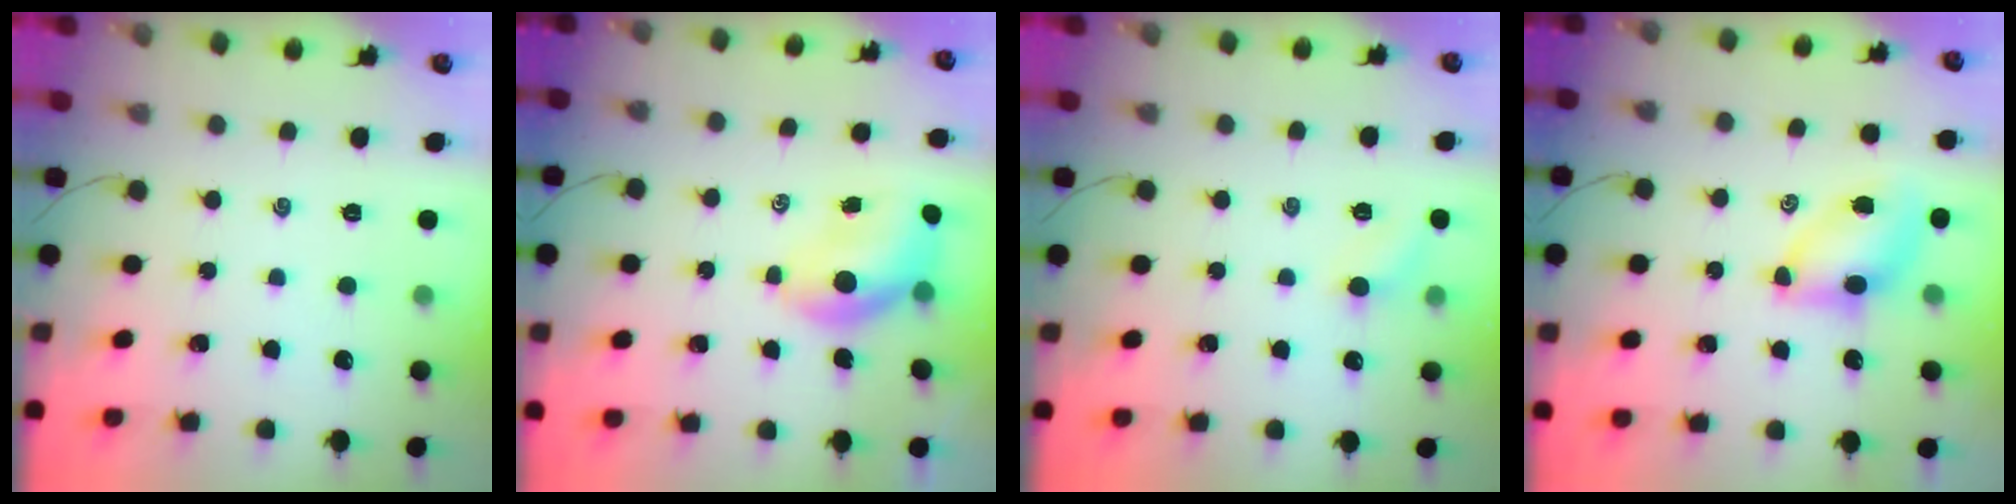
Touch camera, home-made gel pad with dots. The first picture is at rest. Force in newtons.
{"total": 6.2, "press": 6.1, "slide": 1.3}
{"total": 5.7, "press": 5.4, "slide": 1.8}
{"total": 6.9, "press": 6.8, "slide": 0.6}